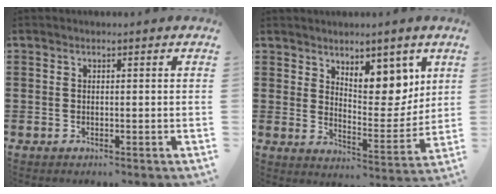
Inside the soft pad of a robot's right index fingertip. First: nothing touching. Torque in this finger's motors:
{"motor_torque": [0.73, 0.34, 0.37, 0.08]}